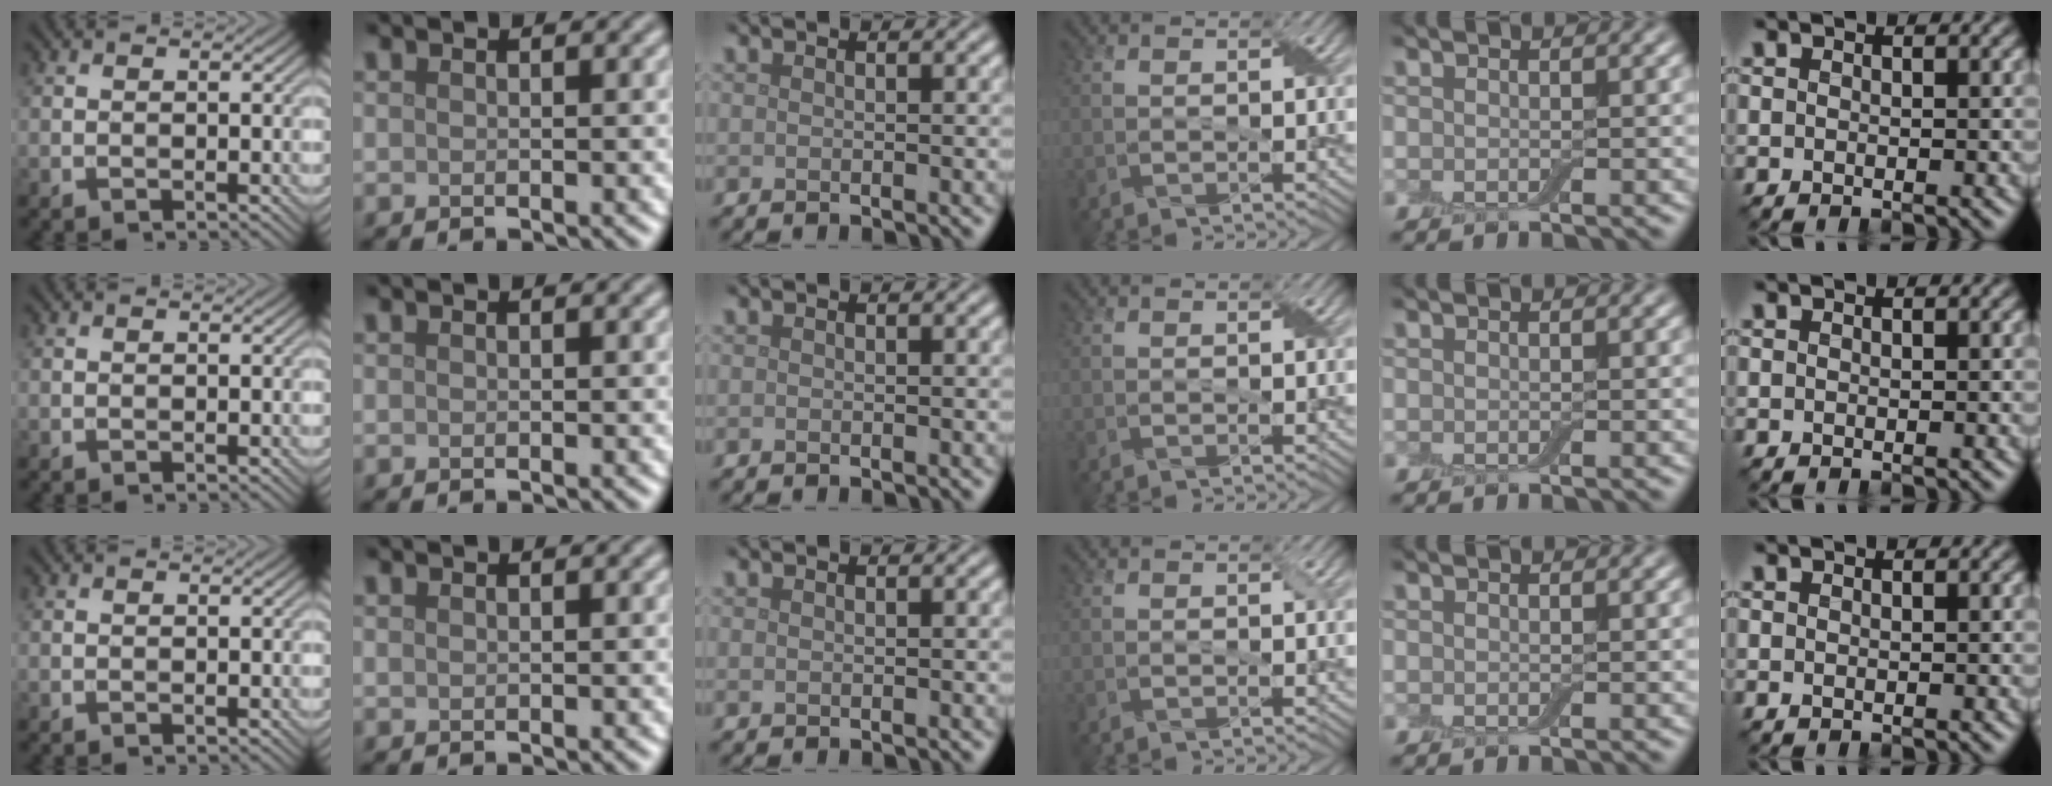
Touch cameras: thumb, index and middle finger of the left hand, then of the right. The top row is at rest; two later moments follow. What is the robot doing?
{"motion": "fold", "object": "cloth"}